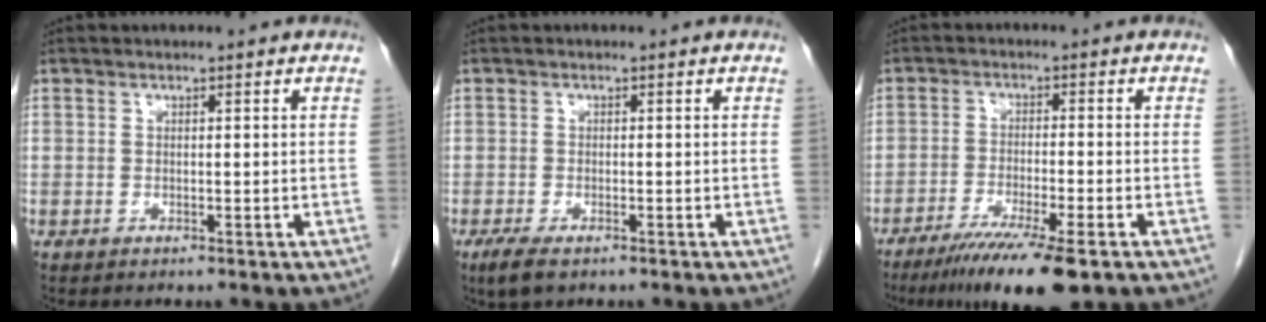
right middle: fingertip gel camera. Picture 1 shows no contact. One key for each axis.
{"total": 3.1, "fx": -1.9, "fy": 1.1, "fz": 2.2, "tx": -0.048, "ty": -0.007, "tz": -0.031}
{"total": 10.9, "fx": -7.3, "fy": 0.6, "fz": 8.1, "tx": -0.133, "ty": -0.027, "tz": -0.114}